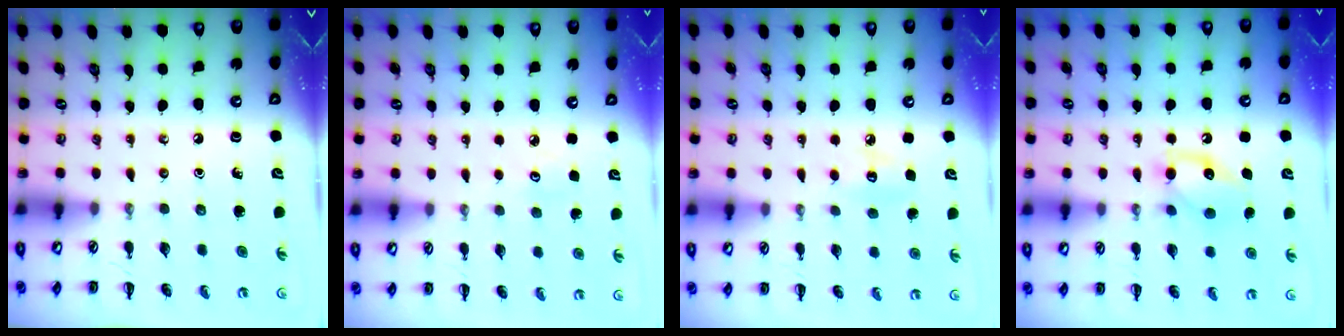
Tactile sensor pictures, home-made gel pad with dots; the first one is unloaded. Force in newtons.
{"total": 2.8, "press": 2.7, "slide": 0.8}
{"total": 6.8, "press": 6.6, "slide": 1.8}
{"total": 12.0, "press": 11.9, "slide": 1.2}